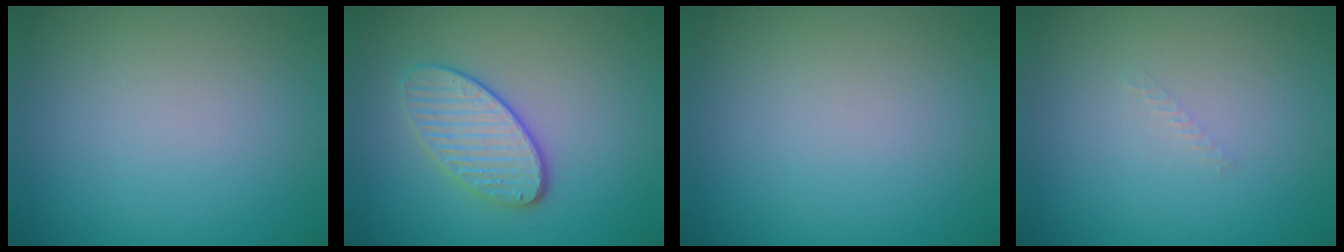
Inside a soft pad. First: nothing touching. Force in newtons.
{"total": 3.7, "press": 3.2, "slide": 1.7}
{"total": 0.0}
{"total": 0.6, "press": 0.6, "slide": 0.1}